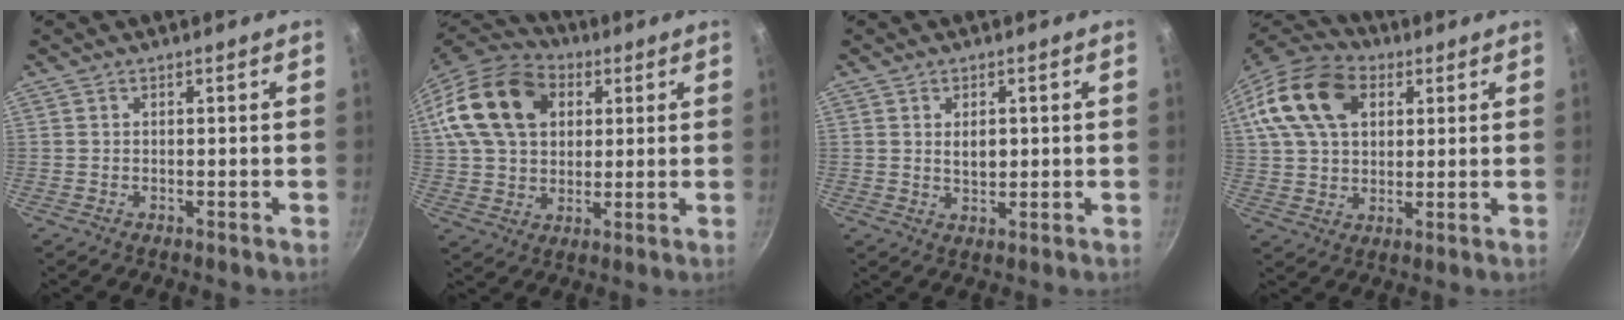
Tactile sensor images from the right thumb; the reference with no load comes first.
{"total": 20.3, "force": [6.0, 14.5, 12.8], "torque": [-0.224, 0.016, 0.099]}
{"total": 3.5, "force": [0.7, 2.2, 2.7], "torque": [-0.035, -0.006, 0.014]}
{"total": 18.1, "force": [6.2, 12.2, 11.8], "torque": [-0.214, 0.013, 0.102]}